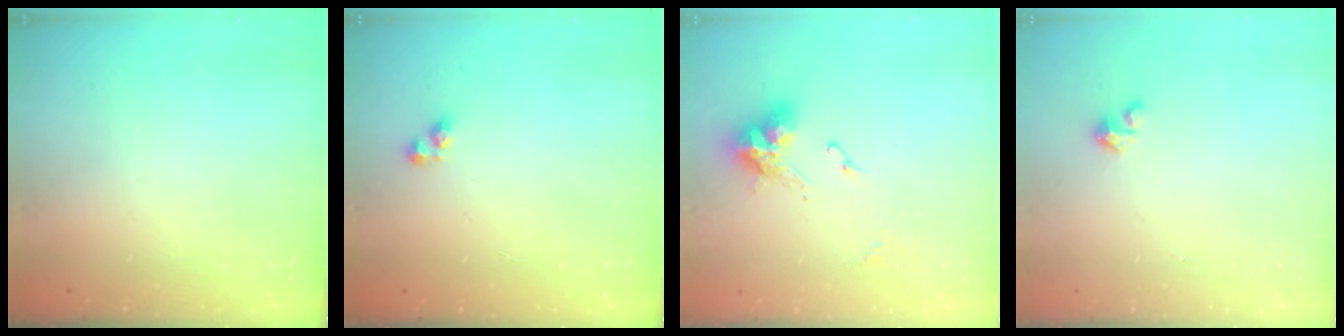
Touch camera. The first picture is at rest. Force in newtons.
{"total": 3.9, "press": 3.9, "slide": 0.7}
{"total": 11.5, "press": 11.4, "slide": 1.4}
{"total": 2.7, "press": 2.7, "slide": 0.2}